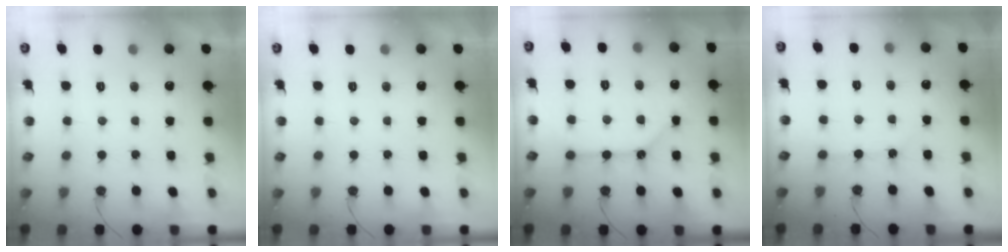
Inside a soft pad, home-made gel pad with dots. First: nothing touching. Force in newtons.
{"total": 0.0}
{"total": 10.9, "press": 10.8, "slide": 1.2}
{"total": 3.7, "press": 3.7, "slide": 0.5}